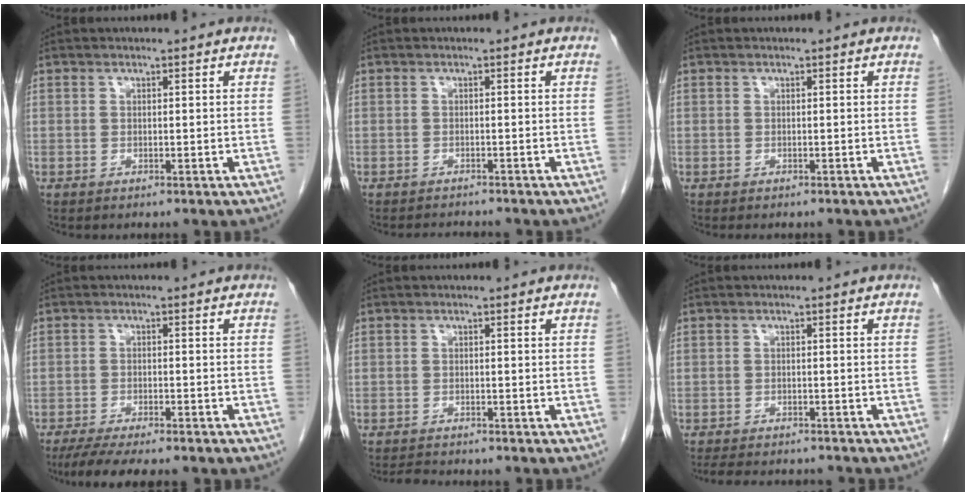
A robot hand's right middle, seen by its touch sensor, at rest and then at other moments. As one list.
[{"total": 2.4, "force": [-2.4, 0.1, 0.3], "torque": [-0.006, -0.010, -0.033]}, {"total": 1.3, "force": [-1.1, 0.5, 0.3], "torque": [-0.009, -0.002, -0.015]}, {"total": 10.1, "force": [-8.3, 1.5, 5.5], "torque": [-0.080, -0.013, -0.119]}, {"total": 2.0, "force": [-1.9, 0.0, 0.3], "torque": [-0.014, -0.012, -0.031]}, {"total": 8.8, "force": [-8.0, 2.1, 3.0], "torque": [-0.053, -0.007, -0.108]}]